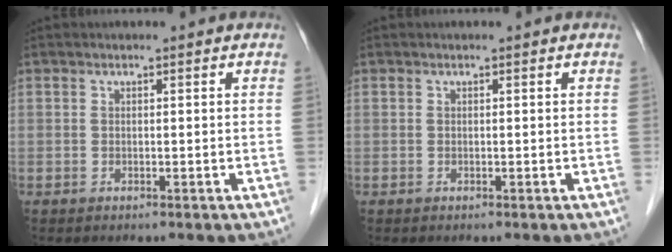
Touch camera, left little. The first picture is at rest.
{"total": 0.0}